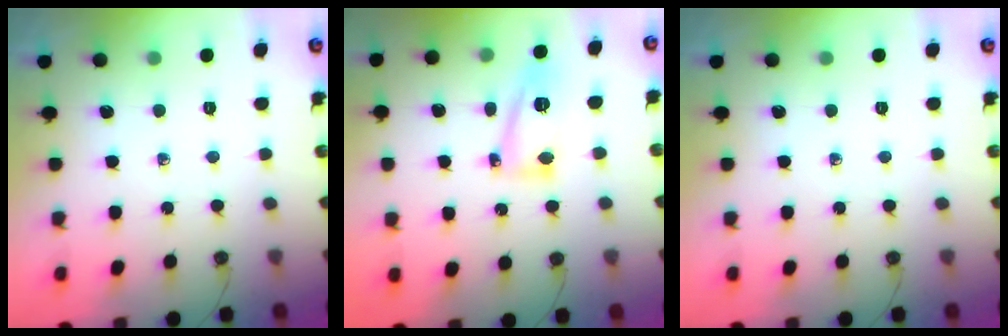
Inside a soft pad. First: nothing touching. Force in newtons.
{"total": 12.4, "press": 12.3, "slide": 1.2}
{"total": 0.0}